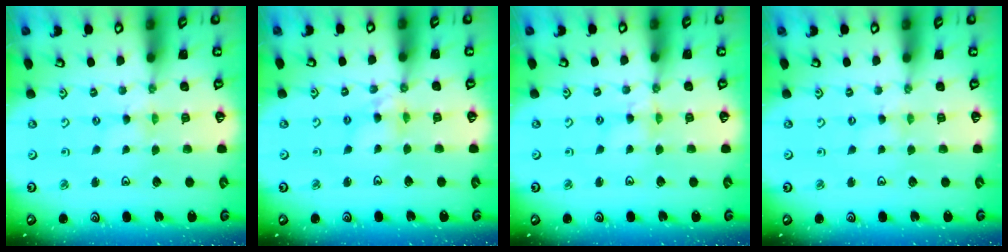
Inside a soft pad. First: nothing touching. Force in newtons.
{"total": 6.1, "press": 6.1, "slide": 0.5}
{"total": 2.4, "press": 2.4, "slide": 0.3}
{"total": 0.7, "press": 0.7, "slide": 0.1}